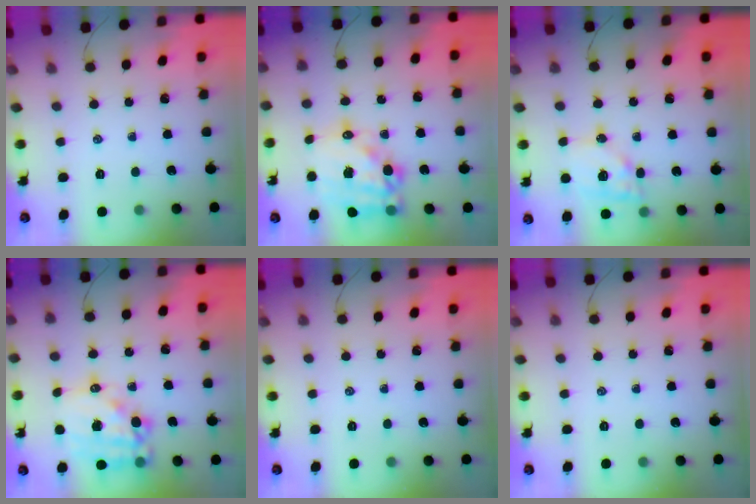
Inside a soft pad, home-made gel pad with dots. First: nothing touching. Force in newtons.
{"total": 17.7, "press": 17.2, "slide": 4.0}
{"total": 13.4, "press": 13.1, "slide": 2.6}
{"total": 15.4, "press": 15.2, "slide": 2.3}
{"total": 0.0}
{"total": 0.0}